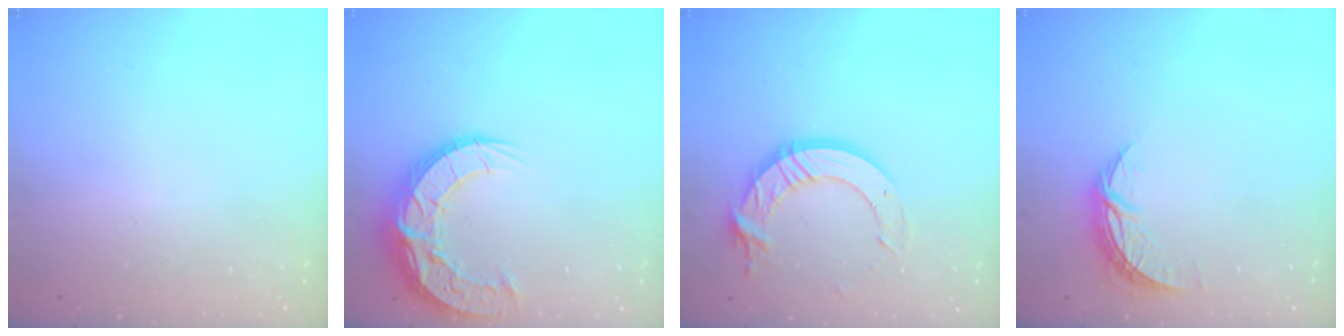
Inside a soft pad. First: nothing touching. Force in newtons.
{"total": 15.1, "press": 15.1, "slide": 1.2}
{"total": 13.5, "press": 13.5, "slide": 1.4}
{"total": 7.1, "press": 7.1, "slide": 0.3}